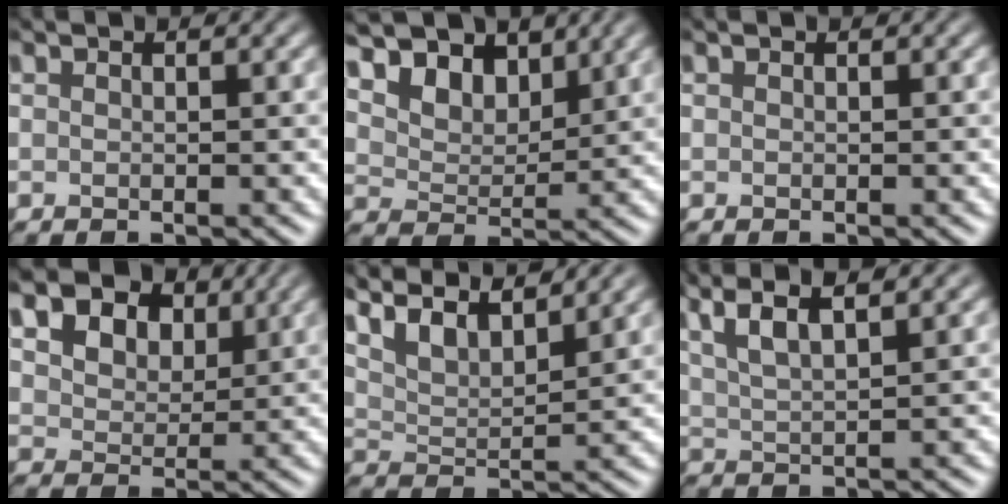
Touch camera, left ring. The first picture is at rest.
{"total": 8.9, "force": [5.9, 5.2, 4.2], "torque": [-0.106, 0.017, 0.094]}
{"total": 0.0}
{"total": 13.7, "force": [7.5, 8.8, 7.3], "torque": [-0.141, 0.046, 0.121]}
{"total": 8.8, "force": [6.9, 2.5, 4.8], "torque": [-0.096, 0.026, 0.094]}
{"total": 4.6, "force": [2.8, 1.1, 3.5], "torque": [-0.069, 0.020, 0.050]}